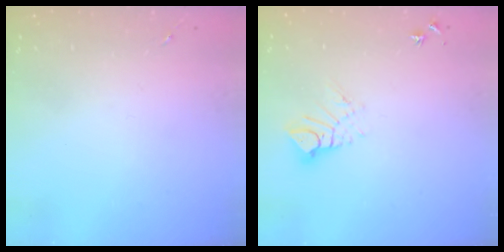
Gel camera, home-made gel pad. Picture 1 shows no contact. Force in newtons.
{"total": 7.7, "press": 7.7, "slide": 0.7}